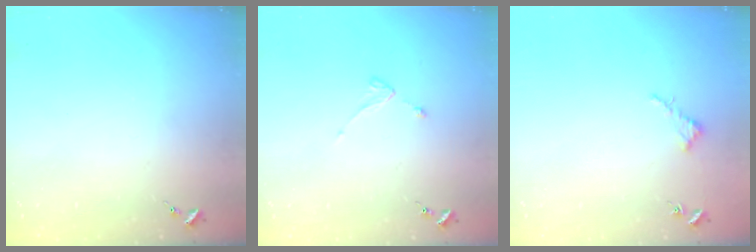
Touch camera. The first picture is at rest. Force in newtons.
{"total": 2.2, "press": 2.1, "slide": 0.4}
{"total": 2.6, "press": 2.6, "slide": 0.2}